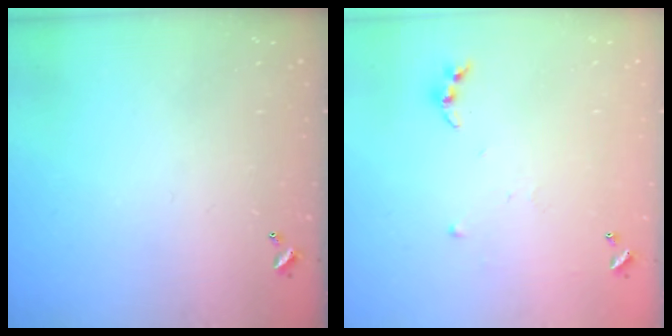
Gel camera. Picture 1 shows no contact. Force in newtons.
{"total": 4.8, "press": 4.7, "slide": 0.5}